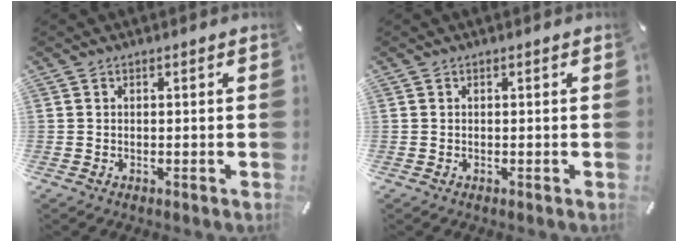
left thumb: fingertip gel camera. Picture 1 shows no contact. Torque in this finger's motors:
{"motor_torque": [0.00, 0.00, 0.00, 0.01, 0.00]}